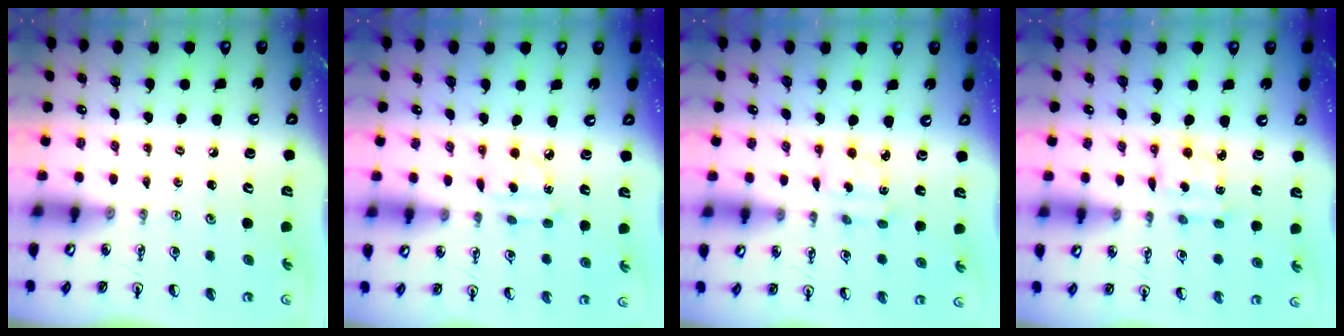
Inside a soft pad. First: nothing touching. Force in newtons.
{"total": 2.8, "press": 2.8, "slide": 0.4}
{"total": 3.1, "press": 3.0, "slide": 0.5}
{"total": 3.3, "press": 3.2, "slide": 0.6}